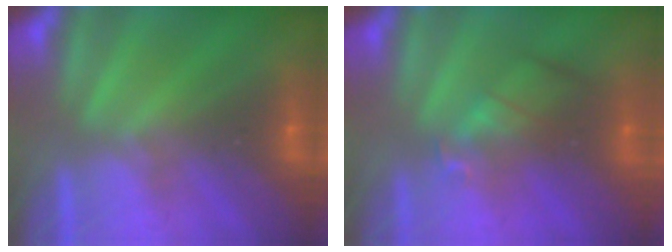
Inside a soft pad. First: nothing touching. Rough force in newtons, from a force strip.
{"total": 2.4}